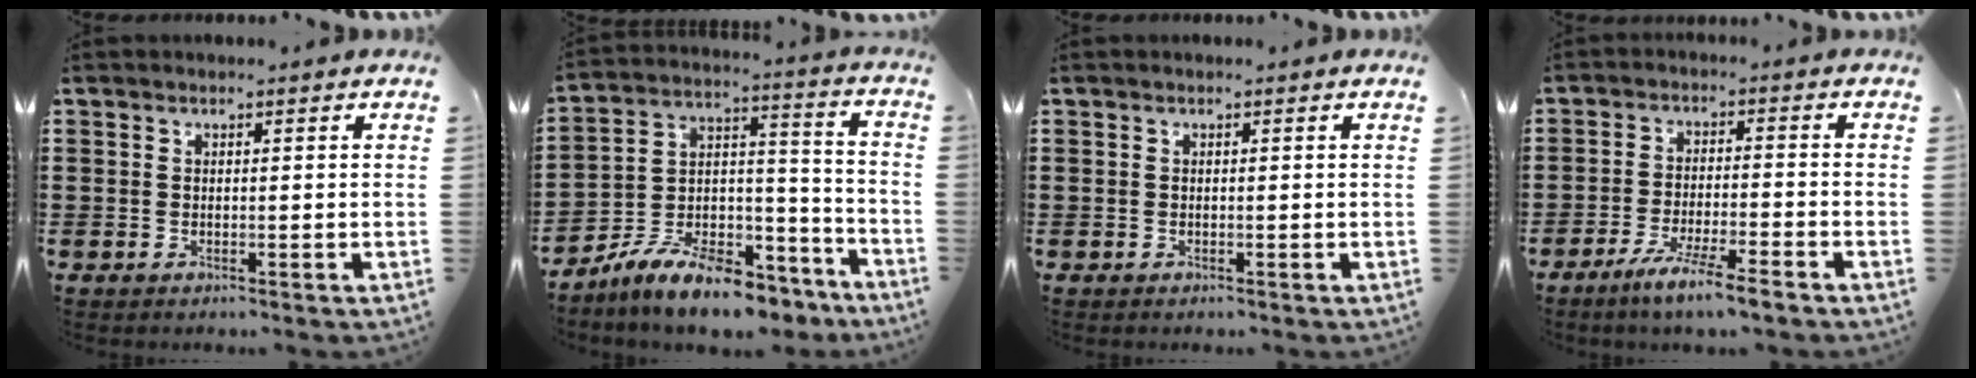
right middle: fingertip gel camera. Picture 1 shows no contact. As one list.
[{"total": 10.0, "force": [-8.8, 2.4, 4.2], "torque": [-0.084, 0.024, -0.173]}, {"total": 0.0}, {"total": 5.7, "force": [-4.5, -0.2, 3.4], "torque": [-0.067, -0.014, -0.081]}]